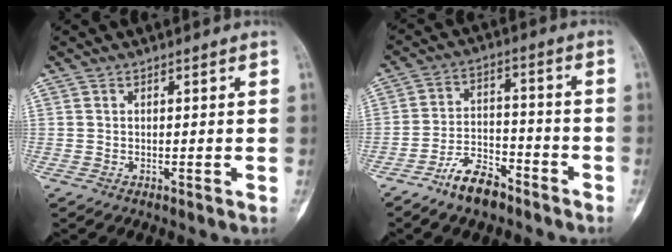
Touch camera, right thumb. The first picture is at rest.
{"total": 8.9, "force": [-6.5, 3.9, 4.7], "torque": [-0.075, 0.047, -0.121]}